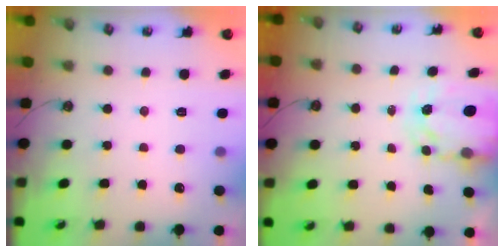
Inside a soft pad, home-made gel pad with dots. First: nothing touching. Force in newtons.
{"total": 4.0, "press": 3.9, "slide": 0.3}